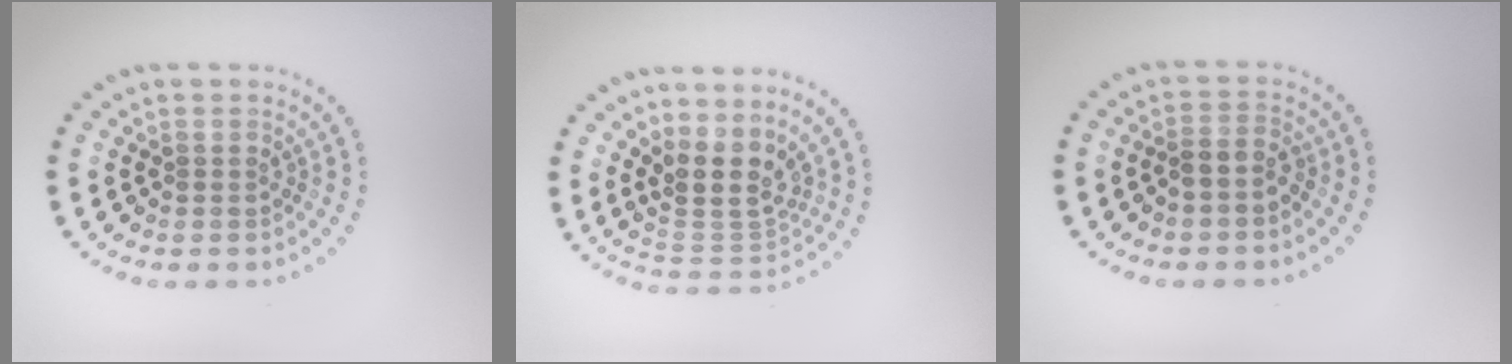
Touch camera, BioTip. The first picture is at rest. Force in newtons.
{"total": 3.8, "press": 3.0, "slide": 2.4}
{"total": 1.8, "press": 1.6, "slide": 0.9}